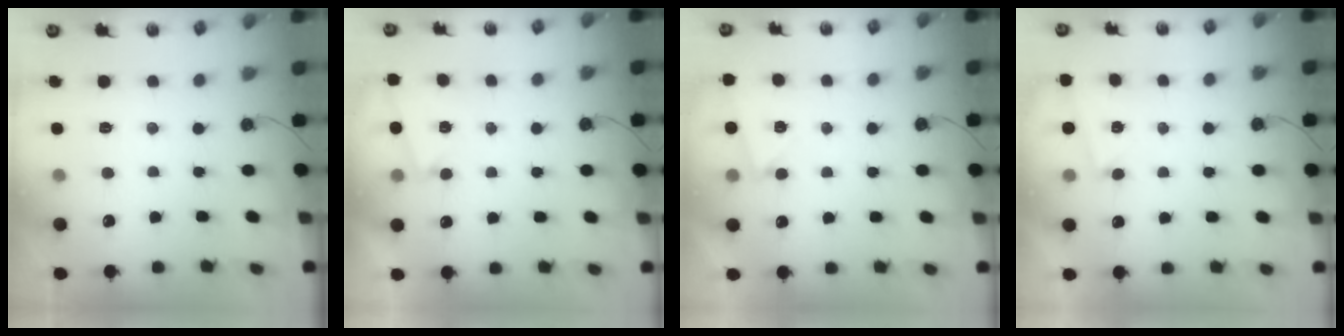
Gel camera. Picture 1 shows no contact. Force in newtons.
{"total": 3.3, "press": 2.5, "slide": 2.2}
{"total": 4.1, "press": 3.3, "slide": 2.5}
{"total": 2.9, "press": 2.4, "slide": 1.5}